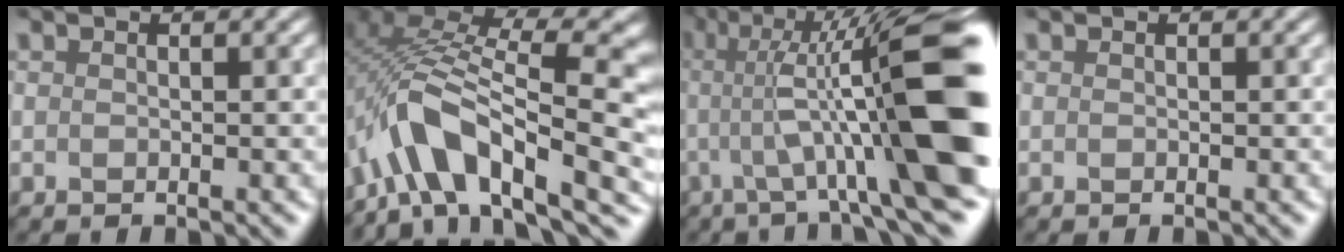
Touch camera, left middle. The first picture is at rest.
{"total": 9.5, "force": [-3.5, 3.7, 8.0], "torque": [-0.183, 0.014, -0.042]}
{"total": 12.2, "force": [-0.7, 1.9, 12.0], "torque": [-0.211, 0.023, 0.019]}
{"total": 0.0}